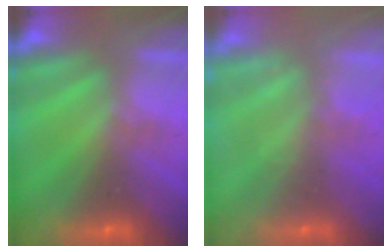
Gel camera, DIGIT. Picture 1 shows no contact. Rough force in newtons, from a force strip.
{"total": 2.3}